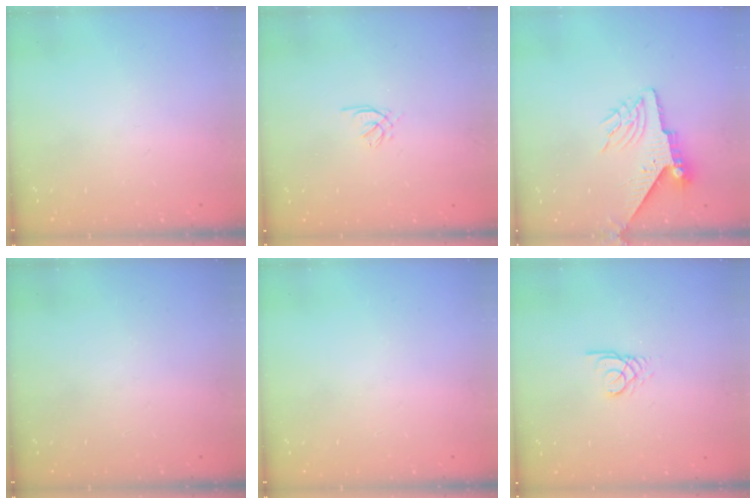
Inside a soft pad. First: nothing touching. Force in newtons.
{"total": 0.9, "press": 0.8, "slide": 0.4}
{"total": 8.4, "press": 8.3, "slide": 1.2}
{"total": 0.0}
{"total": 0.0}
{"total": 2.4, "press": 2.4, "slide": 0.3}